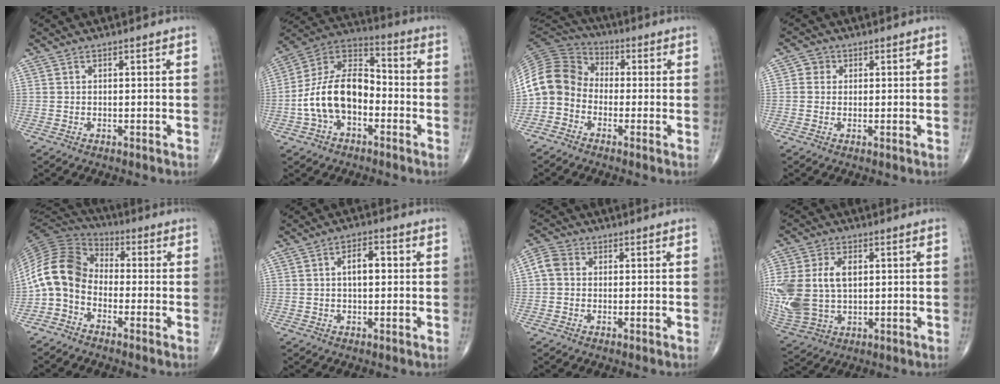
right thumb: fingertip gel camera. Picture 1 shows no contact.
{"total": 15.5, "force": [-3.6, 9.5, 11.7], "torque": [-0.204, 0.047, -0.073]}
{"total": 10.9, "force": [-2.6, 9.1, 5.4], "torque": [-0.099, 0.051, -0.068]}
{"total": 2.3, "force": [0.4, 2.2, 0.7], "torque": [0.004, 0.003, 0.001]}
{"total": 11.2, "force": [-2.8, 8.1, 7.2], "torque": [-0.138, 0.056, -0.074]}
{"total": 4.8, "force": [0.6, 2.4, 4.2], "torque": [-0.062, 0.009, 0.005]}
{"total": 4.0, "force": [0.3, 3.4, 2.1], "torque": [-0.038, 0.013, -0.003]}
{"total": 17.4, "force": [1.7, 11.6, 12.8], "torque": [-0.314, 0.002, 0.049]}